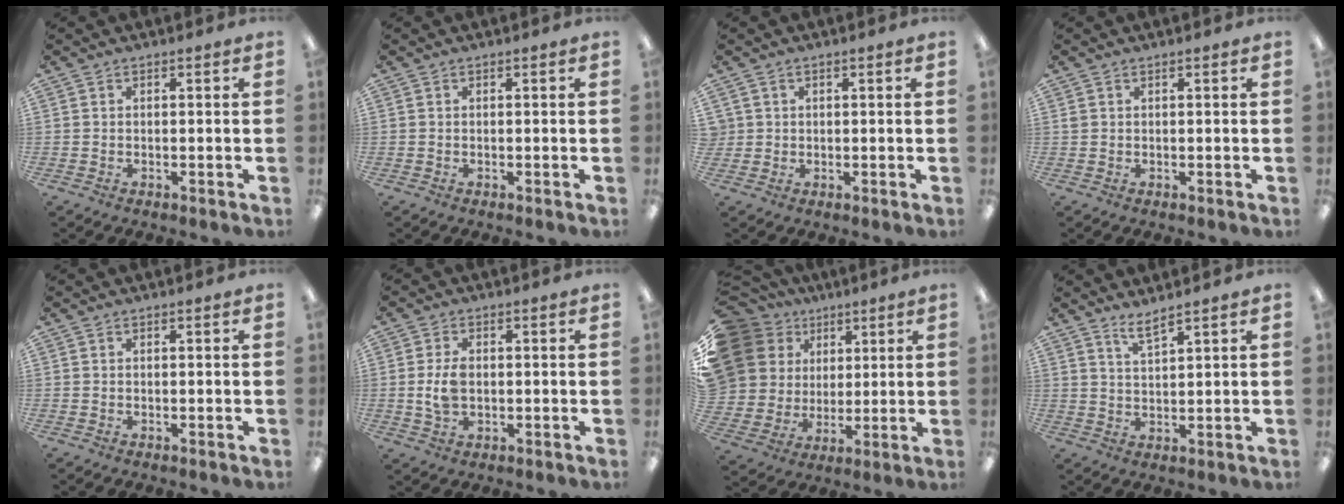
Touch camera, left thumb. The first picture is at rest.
{"total": 0.0}
{"total": 1.8, "force": [0.6, 1.7, 0.1], "torque": [-0.007, 0.003, 0.009]}
{"total": 0.8, "force": [0.3, 0.6, 0.3], "torque": [-0.007, 0.004, 0.005]}
{"total": 0.0}
{"total": 6.1, "force": [-0.1, 3.8, 4.7], "torque": [-0.091, 0.001, -0.004]}
{"total": 16.2, "force": [6.9, 13.6, 5.4], "torque": [-0.129, -0.024, 0.150]}
{"total": 3.8, "force": [3.4, 0.4, 1.7], "torque": [-0.040, -0.013, 0.061]}